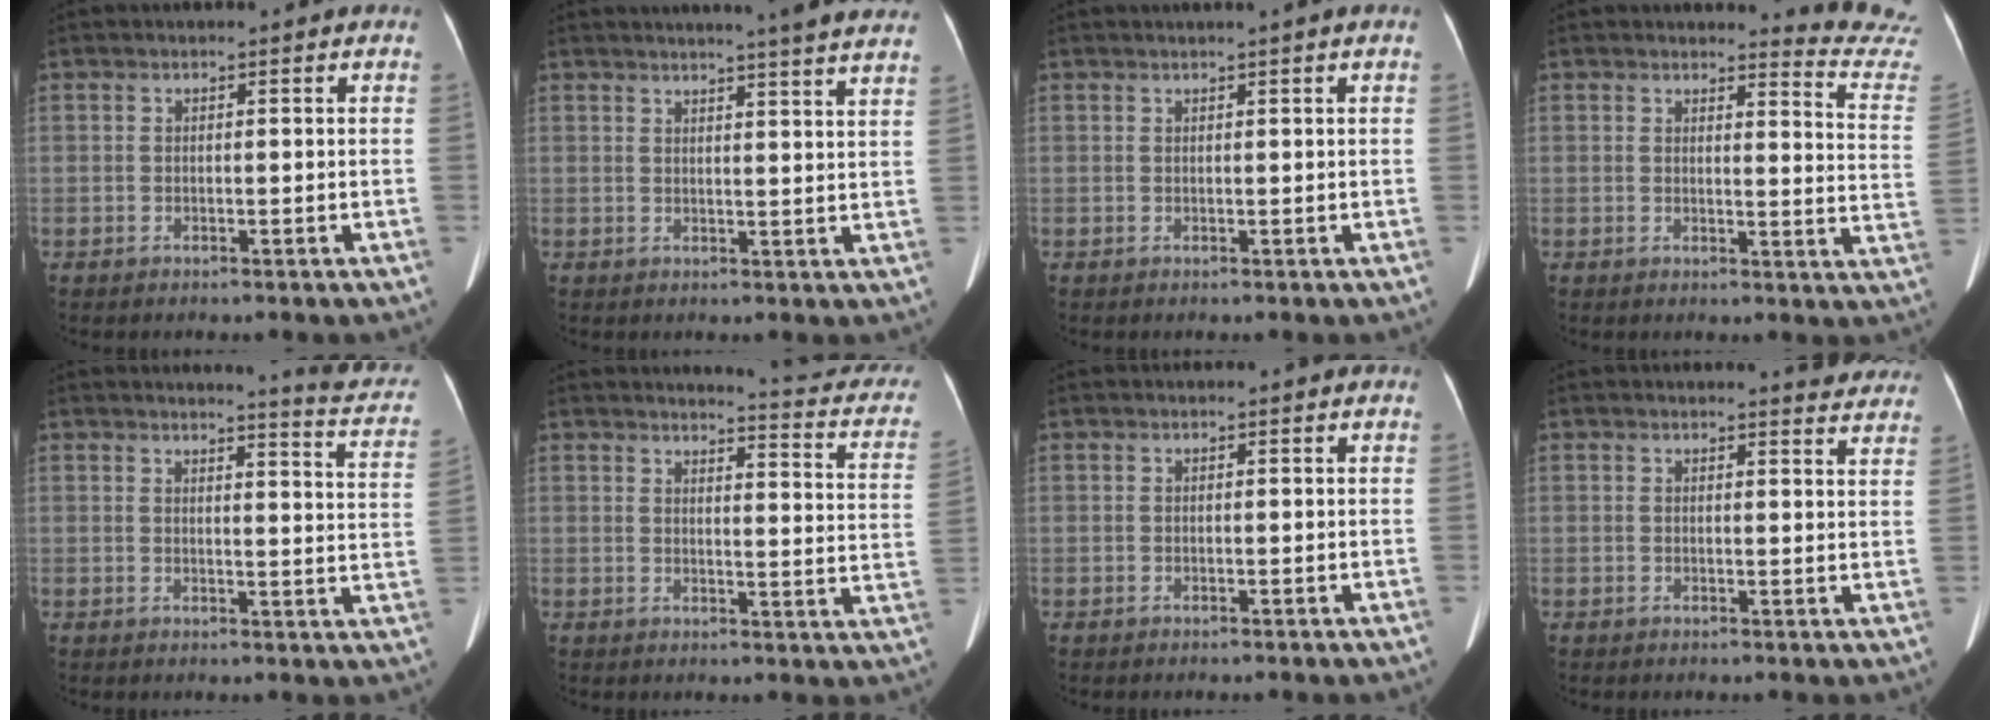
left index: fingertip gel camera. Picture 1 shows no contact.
{"total": 13.8, "force": [12.5, -0.9, 5.8], "torque": [-0.082, -0.031, 0.133]}
{"total": 1.3, "force": [0.9, -0.5, 0.9], "torque": [-0.019, 0.004, 0.022]}
{"total": 10.4, "force": [10.2, -1.4, -0.5], "torque": [0.005, -0.135, 0.089]}
{"total": 9.6, "force": [9.1, -0.2, 3.1], "torque": [-0.028, -0.054, 0.082]}
{"total": 11.9, "force": [11.2, 1.1, 4.1], "torque": [-0.039, -0.059, 0.098]}
{"total": 0.0}
{"total": 5.7, "force": [5.6, 0.7, 1.1], "torque": [-0.001, -0.017, 0.037]}